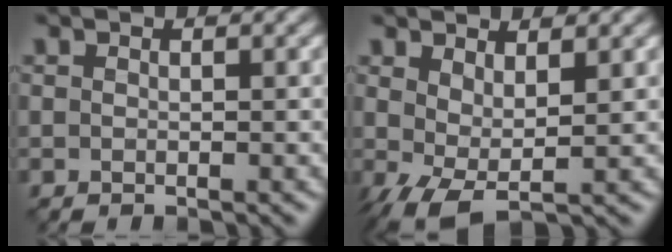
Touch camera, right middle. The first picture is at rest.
{"total": 3.7, "force": [0.2, 1.1, 3.5], "torque": [-0.079, -0.006, 0.006]}